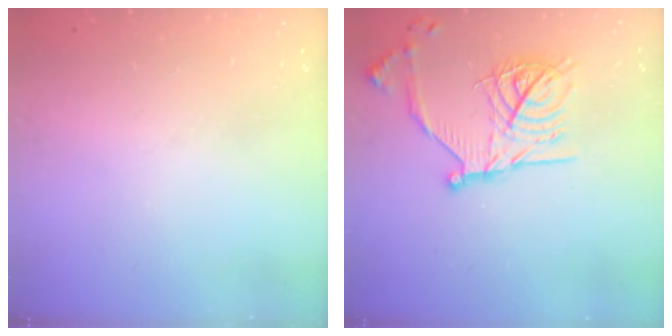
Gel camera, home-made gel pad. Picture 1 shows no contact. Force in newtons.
{"total": 19.4, "press": 19.3, "slide": 1.5}